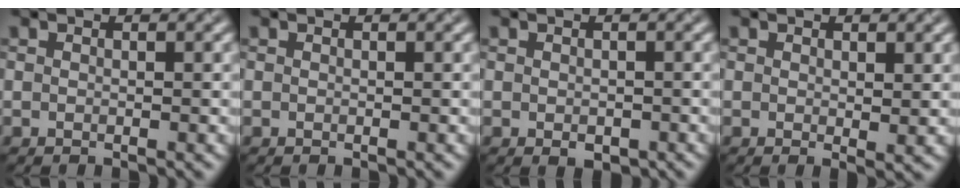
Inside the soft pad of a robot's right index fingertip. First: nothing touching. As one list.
[{"total": 0.0}, {"total": 1.1, "force": [-0.5, 0.8, 0.5], "torque": [-0.008, -0.001, -0.003]}, {"total": 1.1, "force": [0.4, 0.4, 1.0], "torque": [-0.014, -0.005, 0.010]}]